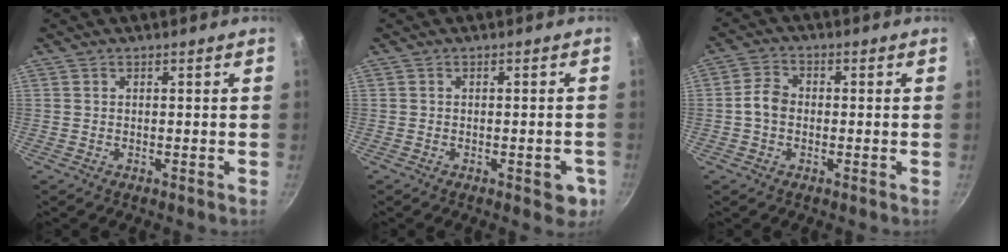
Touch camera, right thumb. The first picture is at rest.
{"total": 4.3, "force": [-1.6, 1.9, 3.5], "torque": [-0.027, 0.005, -0.020]}
{"total": 4.3, "force": [-0.6, 3.3, 2.7], "torque": [-0.041, 0.017, -0.021]}